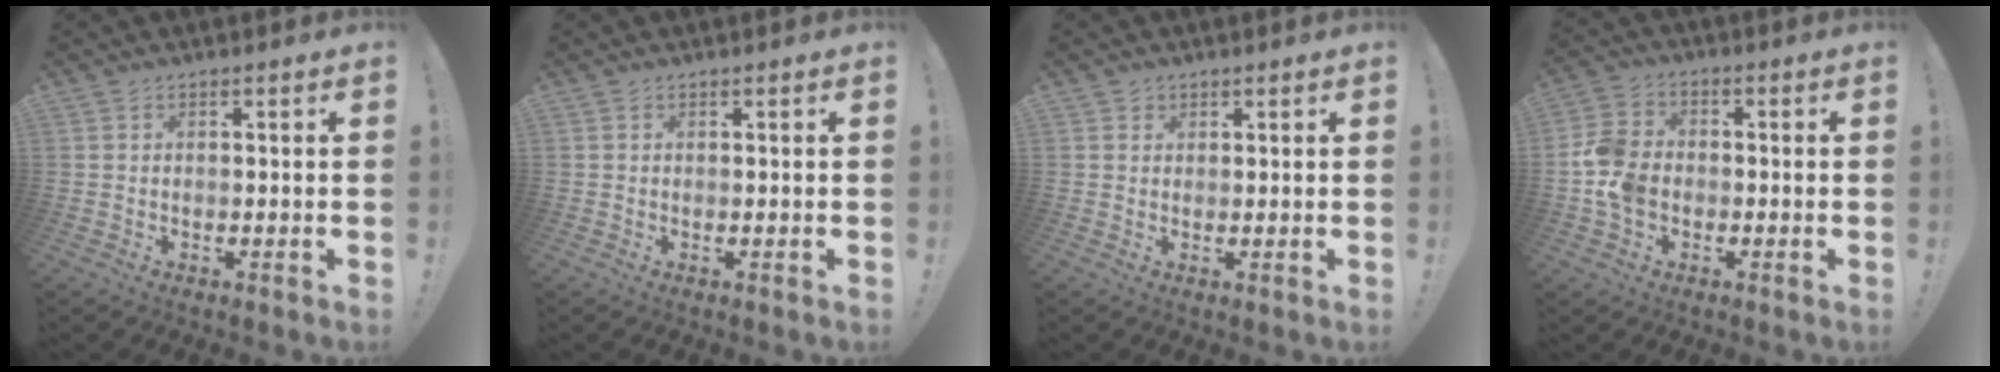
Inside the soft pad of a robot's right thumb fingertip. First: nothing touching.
{"total": 0.0}
{"total": 1.4, "force": [0.9, 1.1, 0.0], "torque": [0.006, -0.005, 0.016]}
{"total": 10.8, "force": [-2.8, 8.3, 6.3], "torque": [-0.125, 0.023, -0.050]}